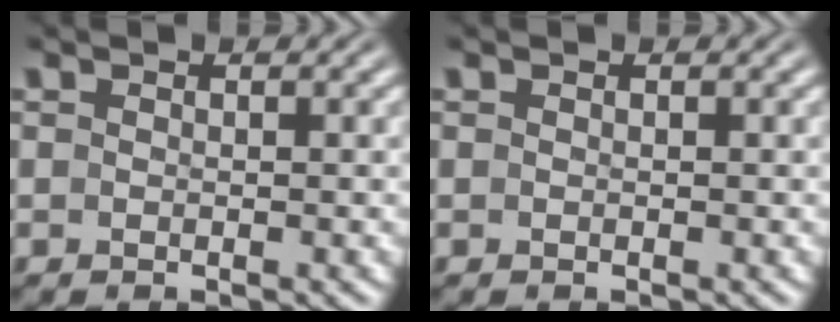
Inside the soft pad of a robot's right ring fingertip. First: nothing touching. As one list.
[{"total": 0.0}]